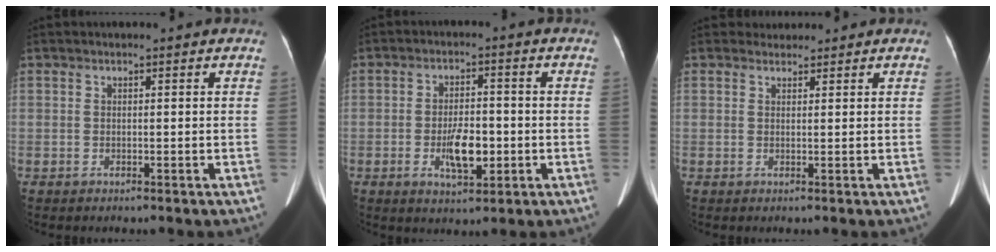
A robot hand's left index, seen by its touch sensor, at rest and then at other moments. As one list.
[{"total": 6.3, "force": [-1.6, 2.5, 5.5], "torque": [-0.103, -0.001, -0.023]}, {"total": 1.3, "force": [1.1, 0.5, -0.4], "torque": [0.003, 0.006, 0.016]}]